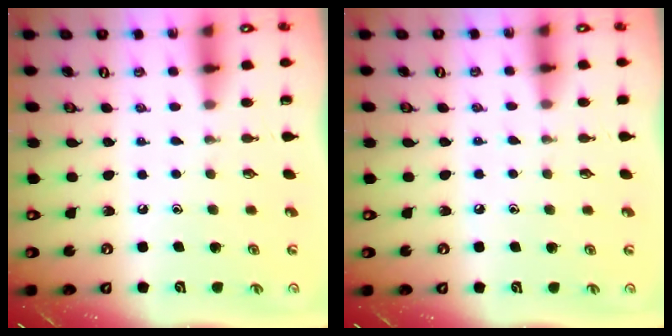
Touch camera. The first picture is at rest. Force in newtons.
{"total": 4.0, "press": 4.0, "slide": 0.6}